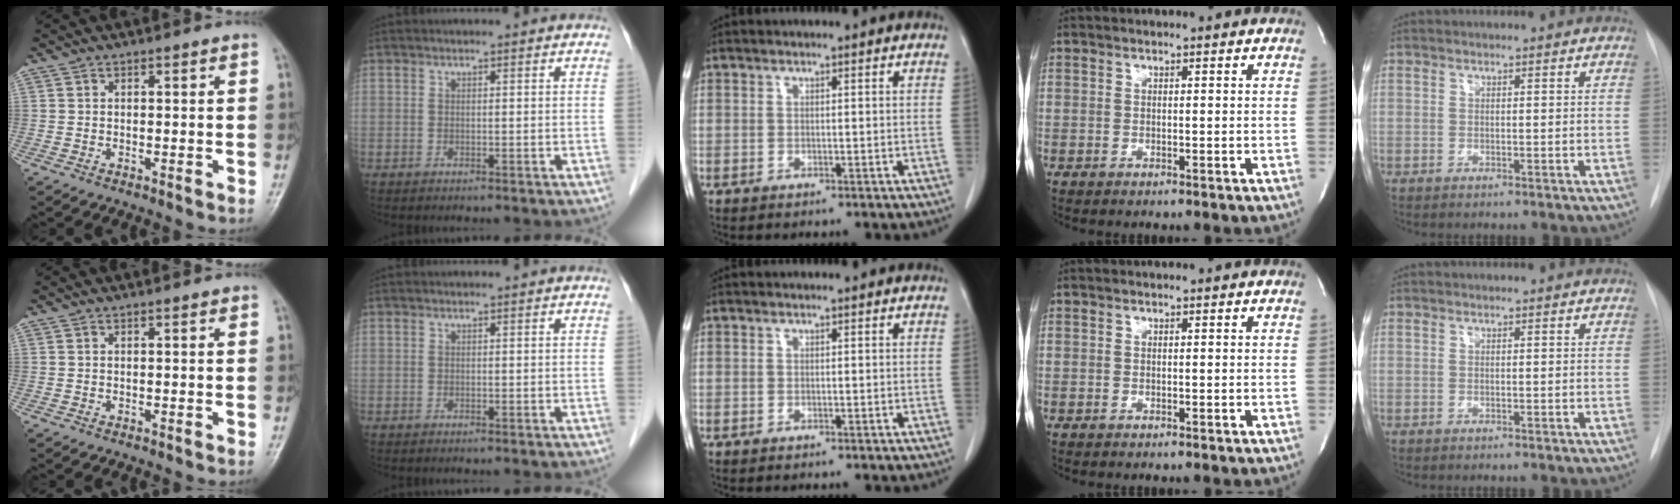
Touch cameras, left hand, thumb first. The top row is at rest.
{}